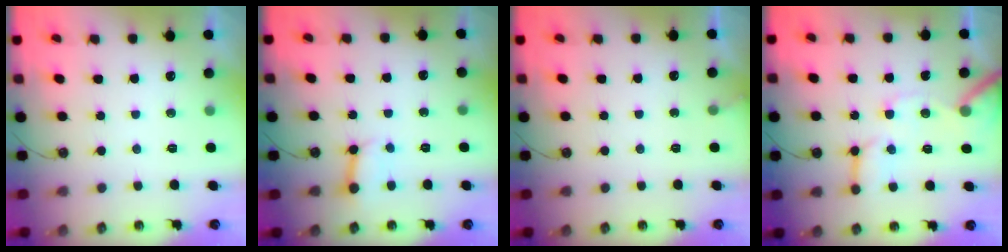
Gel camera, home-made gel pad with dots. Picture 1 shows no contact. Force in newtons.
{"total": 3.7, "press": 3.7, "slide": 0.5}
{"total": 2.8, "press": 2.8, "slide": 0.2}
{"total": 12.0, "press": 11.9, "slide": 1.6}